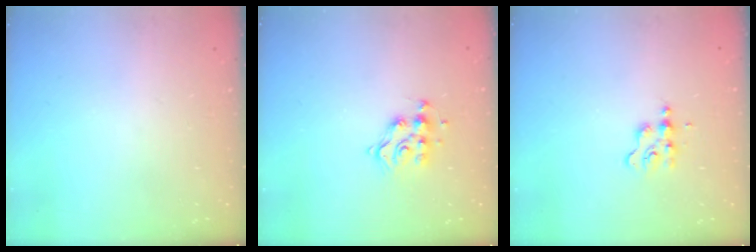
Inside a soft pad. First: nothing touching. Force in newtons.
{"total": 8.3, "press": 8.3, "slide": 0.5}
{"total": 2.7, "press": 2.6, "slide": 0.4}